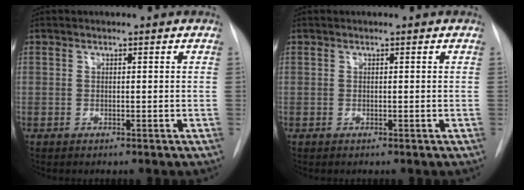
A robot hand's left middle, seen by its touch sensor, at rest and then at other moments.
{"total": 0.0}